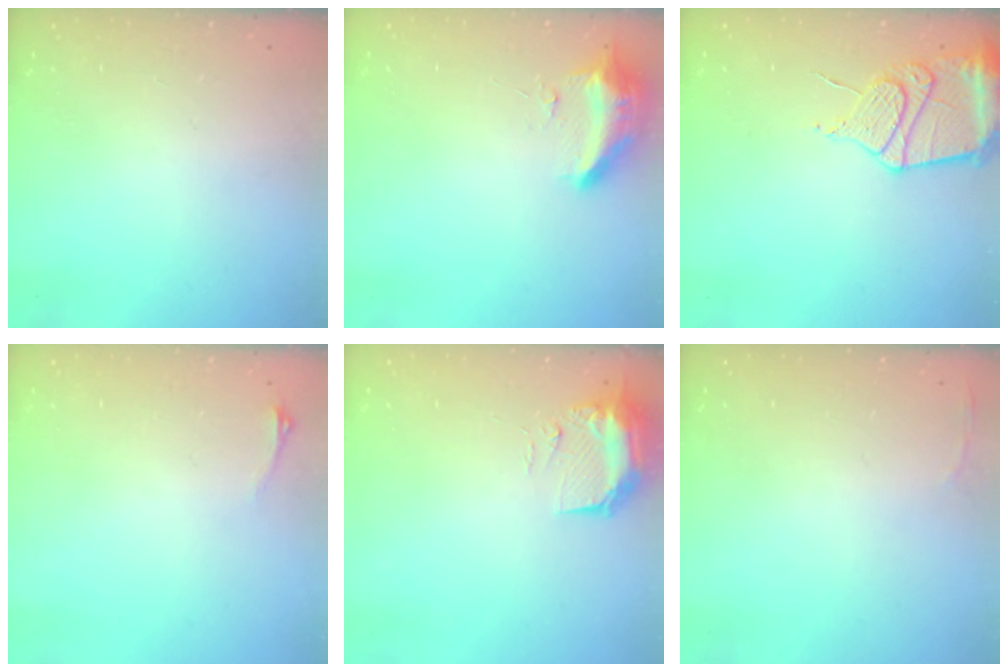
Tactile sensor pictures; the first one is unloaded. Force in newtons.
{"total": 9.5, "press": 9.4, "slide": 1.8}
{"total": 13.2, "press": 13.1, "slide": 1.7}
{"total": 2.9, "press": 2.6, "slide": 1.5}
{"total": 11.0, "press": 9.6, "slide": 5.4}
{"total": 2.8, "press": 2.6, "slide": 0.9}